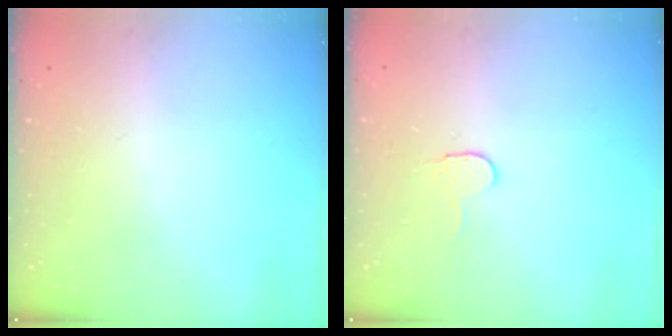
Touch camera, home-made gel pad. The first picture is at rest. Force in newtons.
{"total": 3.2, "press": 3.2, "slide": 0.3}